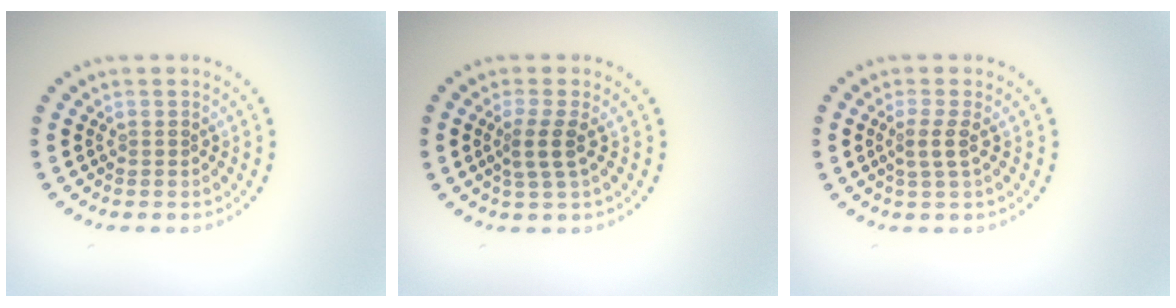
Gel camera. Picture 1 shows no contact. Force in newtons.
{"total": 2.2, "press": 1.7, "slide": 1.3}
{"total": 1.7, "press": 1.4, "slide": 1.0}